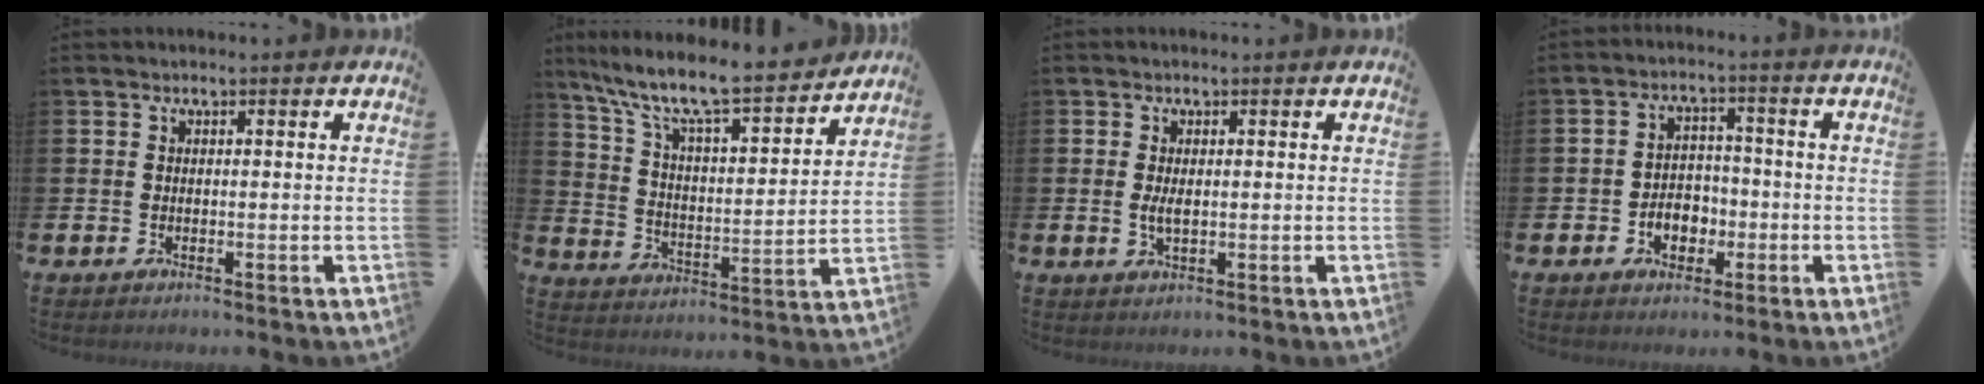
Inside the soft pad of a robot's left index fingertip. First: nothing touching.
{"total": 10.0, "force": [8.9, 1.2, 4.2], "torque": [-0.118, -0.067, 0.147]}
{"total": 2.1, "force": [0.1, 0.9, 1.9], "torque": [-0.030, -0.001, 0.000]}
{"total": 4.0, "force": [-1.6, 3.1, 2.1], "torque": [-0.036, 0.004, -0.035]}